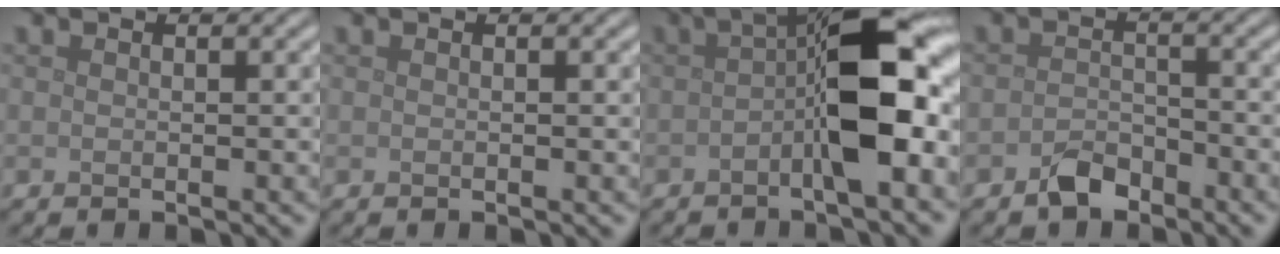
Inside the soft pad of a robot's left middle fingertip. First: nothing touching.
{"total": 0.0}
{"total": 9.2, "force": [-0.9, 2.9, 8.6], "torque": [-0.126, 0.014, -0.023]}
{"total": 2.5, "force": [-1.9, 1.3, 0.9], "torque": [-0.014, 0.007, -0.037]}